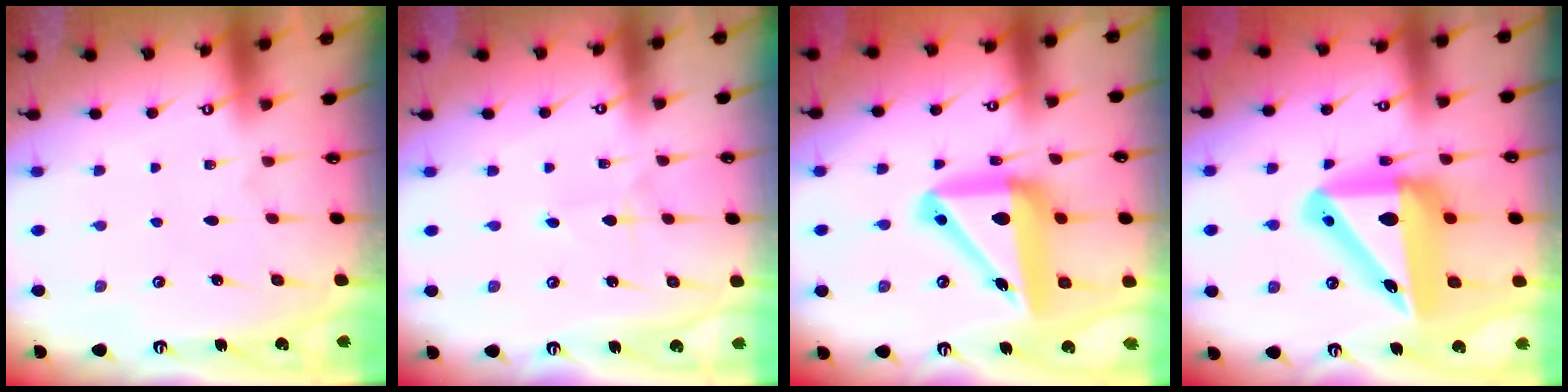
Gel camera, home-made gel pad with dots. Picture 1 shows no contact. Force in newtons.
{"total": 1.4, "press": 1.4, "slide": 0.2}
{"total": 18.6, "press": 18.3, "slide": 2.8}
{"total": 18.2, "press": 17.8, "slide": 3.9}